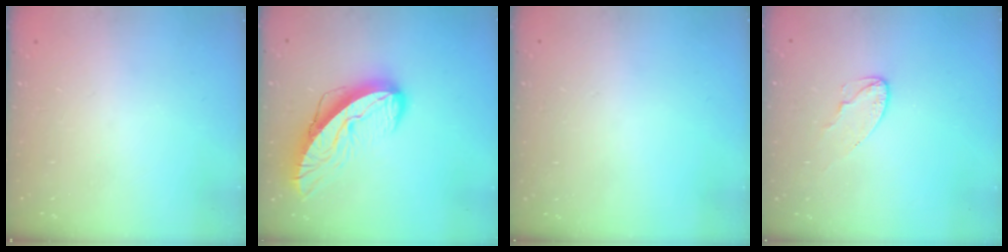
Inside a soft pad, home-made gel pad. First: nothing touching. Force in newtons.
{"total": 12.9, "press": 12.8, "slide": 1.3}
{"total": 0.0}
{"total": 5.3, "press": 5.2, "slide": 0.6}